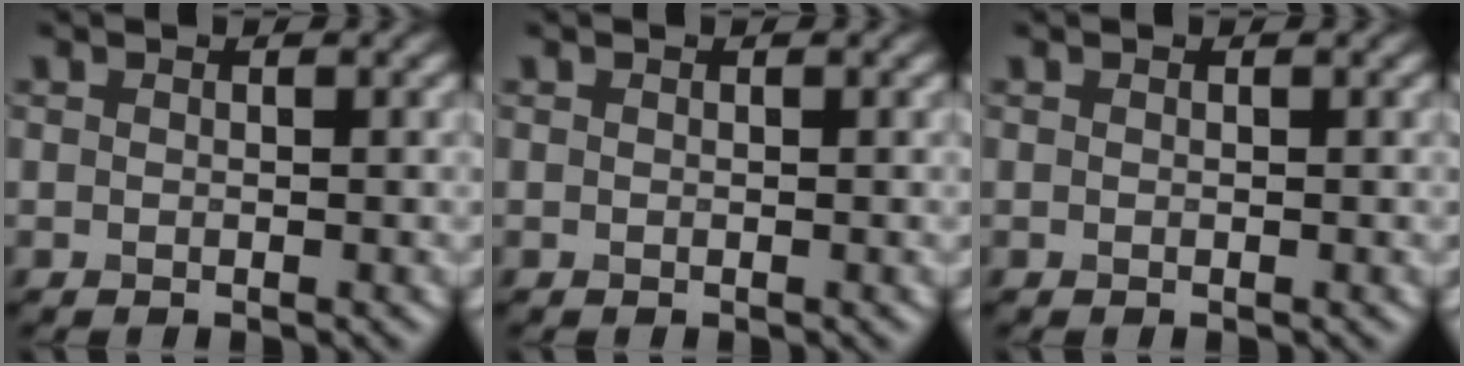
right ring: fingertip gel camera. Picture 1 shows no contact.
{"total": 0.0}
{"total": 0.0}